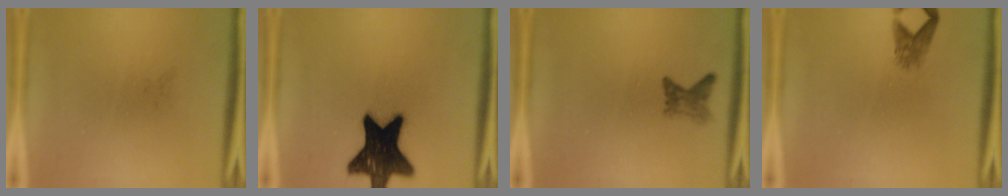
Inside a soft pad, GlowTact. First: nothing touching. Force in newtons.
{"total": 17.4}
{"total": 1.9}
{"total": 2.0}